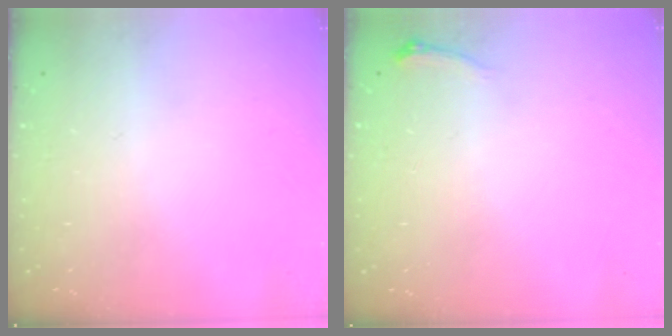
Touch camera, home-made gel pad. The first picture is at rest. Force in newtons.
{"total": 4.5, "press": 4.3, "slide": 1.1}